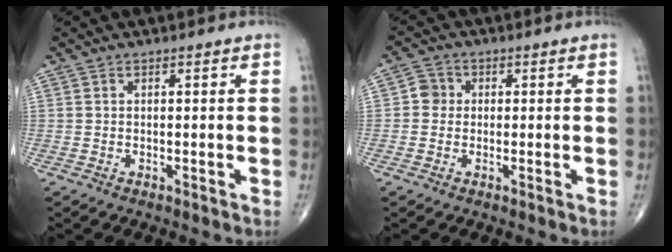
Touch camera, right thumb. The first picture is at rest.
{"total": 3.3, "force": [0.1, 3.1, 1.0], "torque": [0.003, 0.007, -0.005]}